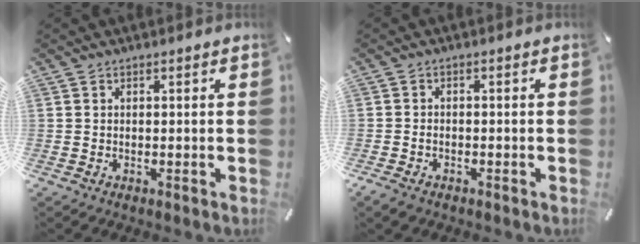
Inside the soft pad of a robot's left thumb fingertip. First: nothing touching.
{"total": 2.0, "force": [-1.1, 1.3, 1.1], "torque": [-0.029, 0.000, -0.022]}